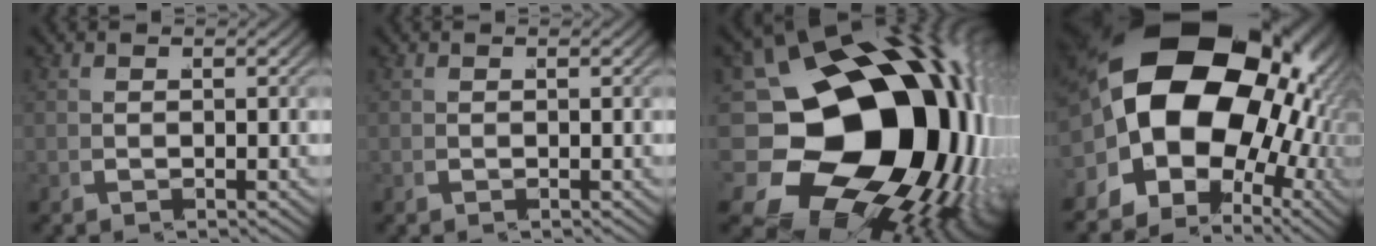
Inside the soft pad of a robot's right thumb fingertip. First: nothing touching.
{"total": 0.0}
{"total": 32.9, "force": [-1.4, 22.5, 24.0], "torque": [-0.399, -0.064, -0.002]}
{"total": 25.2, "force": [2.3, 17.4, 18.0], "torque": [-0.324, -0.029, 0.037]}